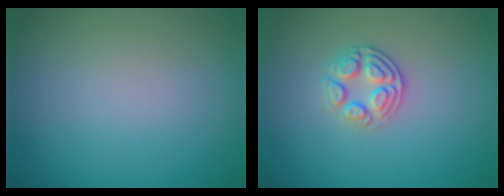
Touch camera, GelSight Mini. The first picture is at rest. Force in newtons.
{"total": 2.6, "press": 2.4, "slide": 1.1}